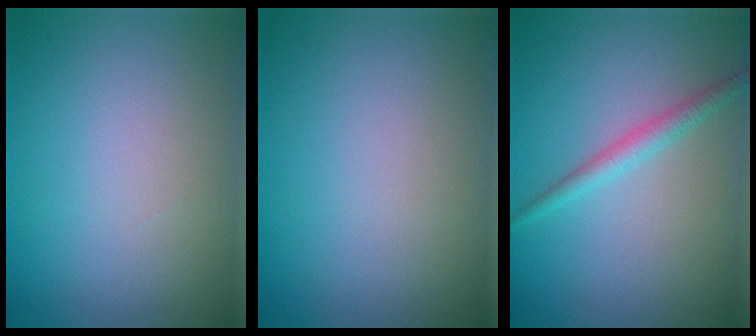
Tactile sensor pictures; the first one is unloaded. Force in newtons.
{"total": 0.0}
{"total": 1.9, "press": 1.9, "slide": 0.1}